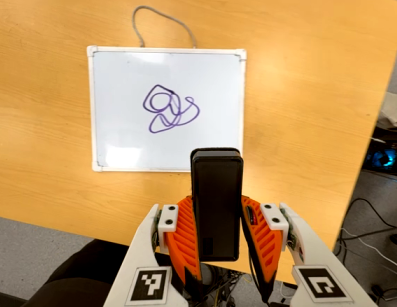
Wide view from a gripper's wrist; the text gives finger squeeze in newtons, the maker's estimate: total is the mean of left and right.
{"total": 4.4, "left": 3.1, "right": 5.6}